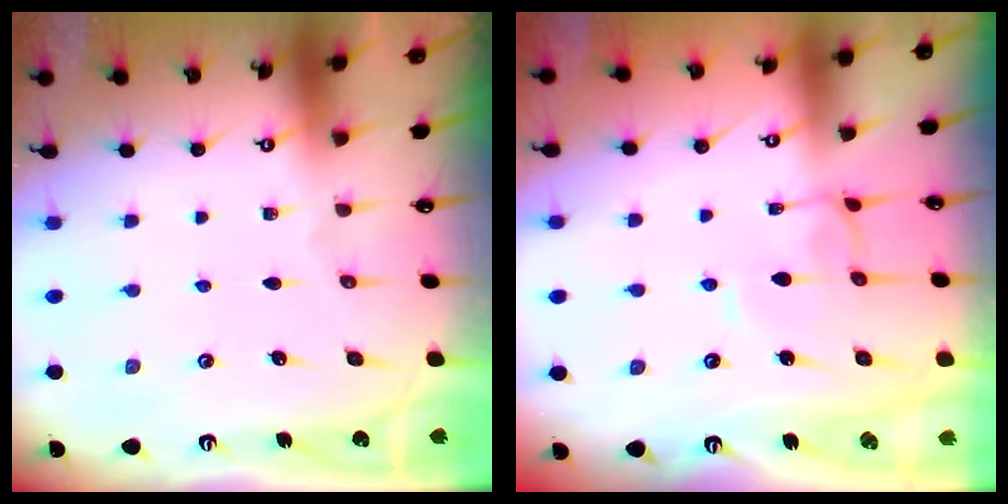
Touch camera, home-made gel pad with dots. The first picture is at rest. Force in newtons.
{"total": 1.4, "press": 1.3, "slide": 0.4}